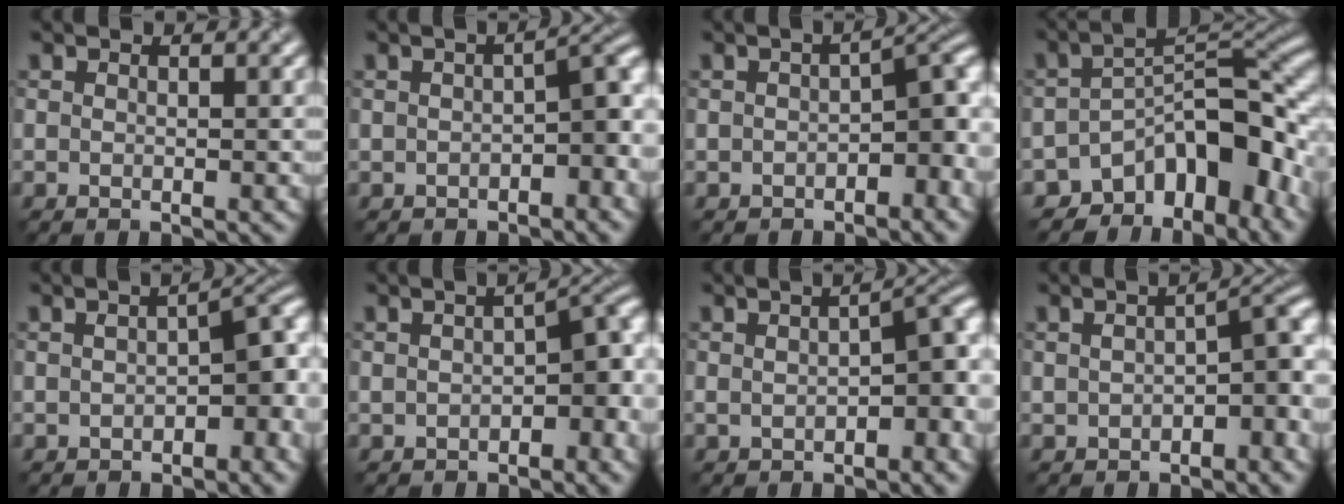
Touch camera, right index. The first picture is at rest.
{"total": 3.8, "force": [-1.3, 1.8, 3.1], "torque": [-0.032, 0.010, -0.024]}
{"total": 4.7, "force": [-1.6, 2.5, 3.7], "torque": [-0.030, 0.007, -0.030]}
{"total": 9.2, "force": [-5.9, 4.5, 5.4], "torque": [-0.047, 0.006, -0.106]}
{"total": 5.4, "force": [-1.1, 2.6, 4.6], "torque": [-0.046, 0.009, -0.020]}
{"total": 5.4, "force": [-1.4, 2.8, 4.4], "torque": [-0.039, 0.008, -0.026]}
{"total": 5.1, "force": [-0.7, 2.1, 4.6], "torque": [-0.052, 0.007, -0.011]}
{"total": 4.9, "force": [-1.4, 2.4, 4.1], "torque": [-0.043, 0.010, -0.025]}